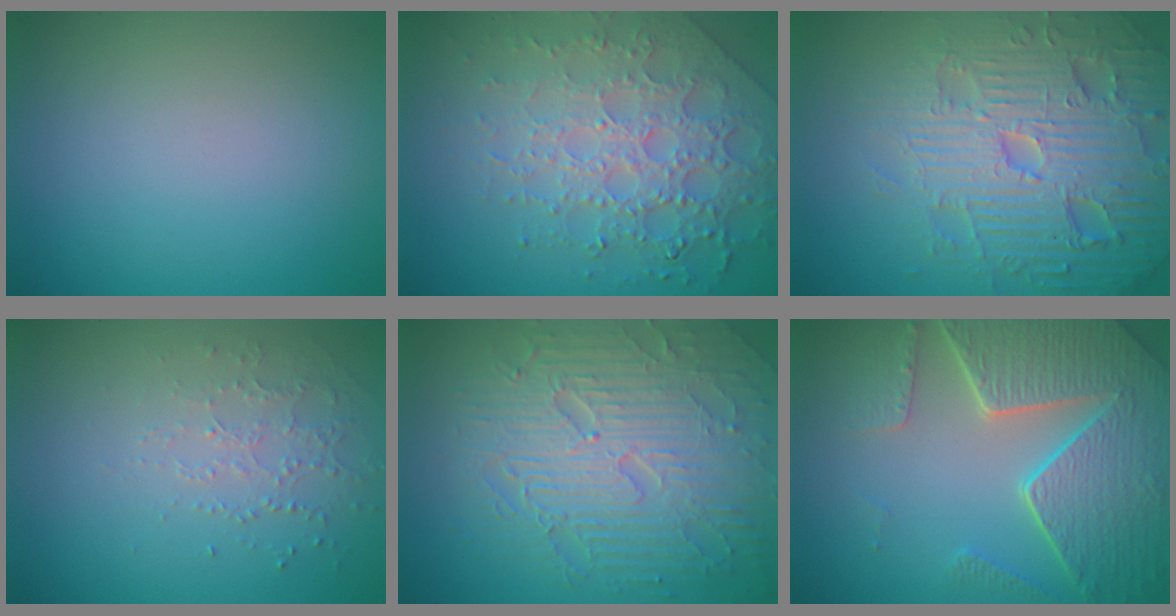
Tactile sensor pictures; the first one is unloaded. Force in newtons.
{"total": 7.9, "press": 5.6, "slide": 5.6}
{"total": 7.9, "press": 7.7, "slide": 1.8}
{"total": 1.3, "press": 1.0, "slide": 0.8}
{"total": 9.0, "press": 6.4, "slide": 6.4}
{"total": 8.2, "press": 6.1, "slide": 5.6}